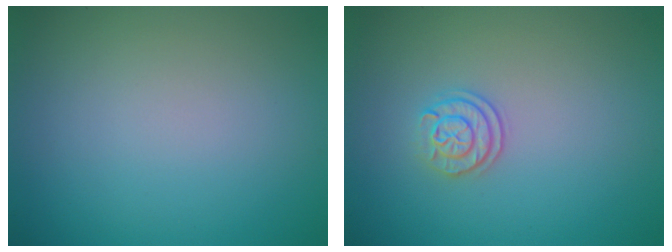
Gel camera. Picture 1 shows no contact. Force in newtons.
{"total": 2.0, "press": 1.8, "slide": 0.9}